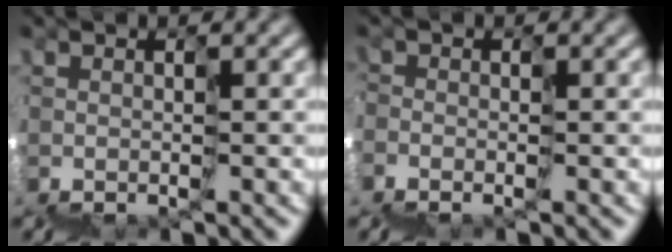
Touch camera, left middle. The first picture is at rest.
{"total": 1.7, "force": [-1.4, -0.4, -0.9], "torque": [0.012, 0.009, -0.034]}